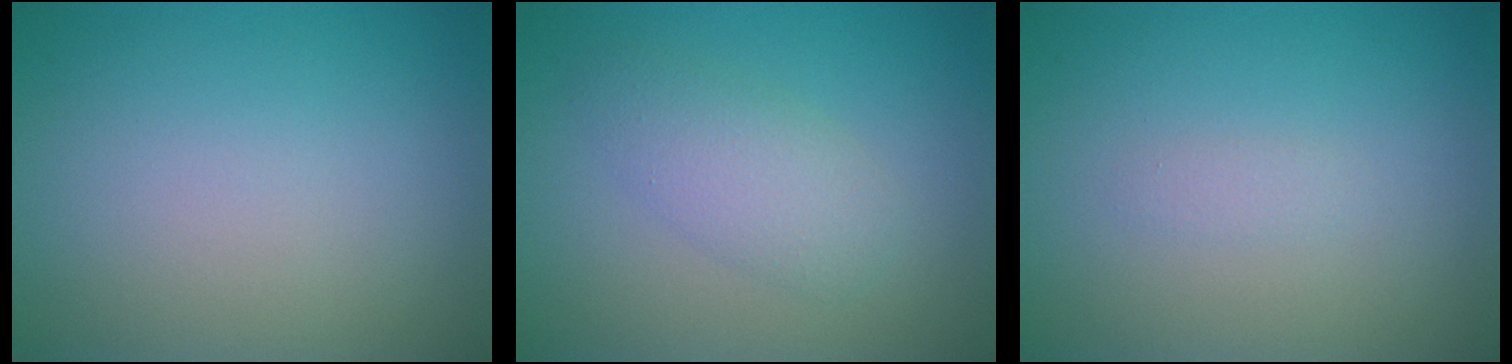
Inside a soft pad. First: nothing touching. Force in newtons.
{"total": 3.0, "press": 3.0, "slide": 0.1}
{"total": 0.6, "press": 0.6, "slide": 0.0}